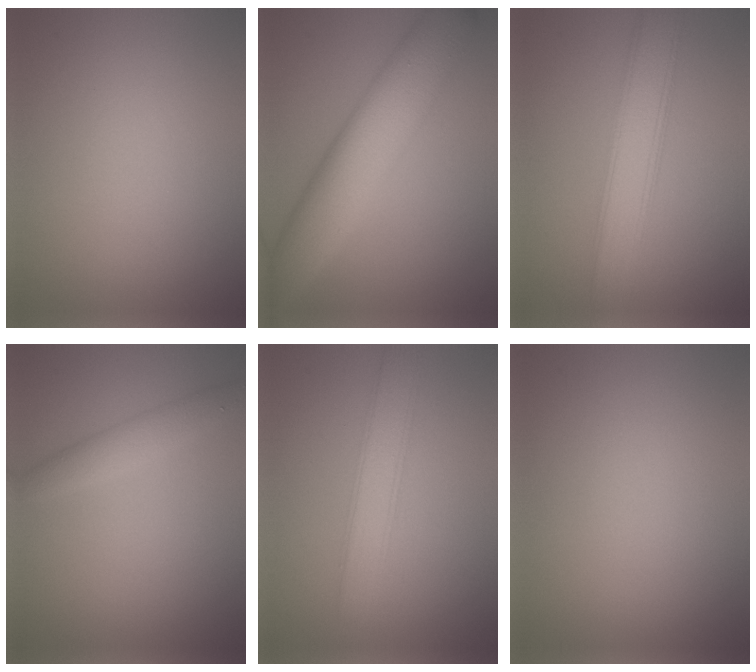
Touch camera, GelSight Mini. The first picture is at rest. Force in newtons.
{"total": 8.6, "press": 8.6, "slide": 0.2}
{"total": 4.9, "press": 4.9, "slide": 0.1}
{"total": 2.3, "press": 2.3, "slide": 0.0}
{"total": 3.5, "press": 3.5, "slide": 0.1}
{"total": 0.0}